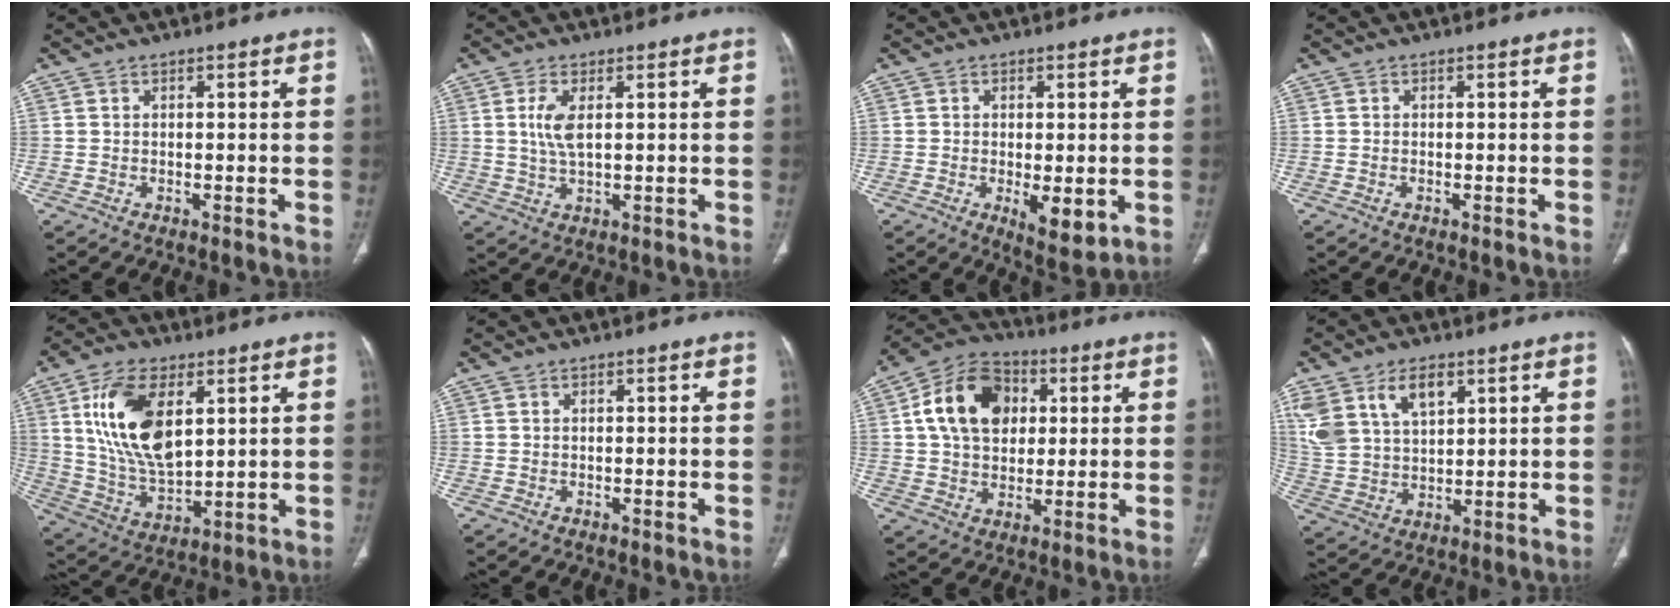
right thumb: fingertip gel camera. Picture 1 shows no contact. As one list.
[{"total": 4.9, "force": [1.1, 1.9, 4.3], "torque": [-0.100, -0.006, 0.027]}, {"total": 6.4, "force": [-1.4, 2.4, 5.7], "torque": [-0.083, -0.018, -0.013]}, {"total": 0.0}, {"total": 16.7, "force": [5.2, 8.7, 13.3], "torque": [-0.242, -0.019, 0.108]}, {"total": 0.0}, {"total": 15.2, "force": [3.4, 11.1, 9.7], "torque": [-0.142, 0.009, 0.051]}, {"total": 12.6, "force": [6.2, 7.4, 8.0], "torque": [-0.157, -0.013, 0.134]}]